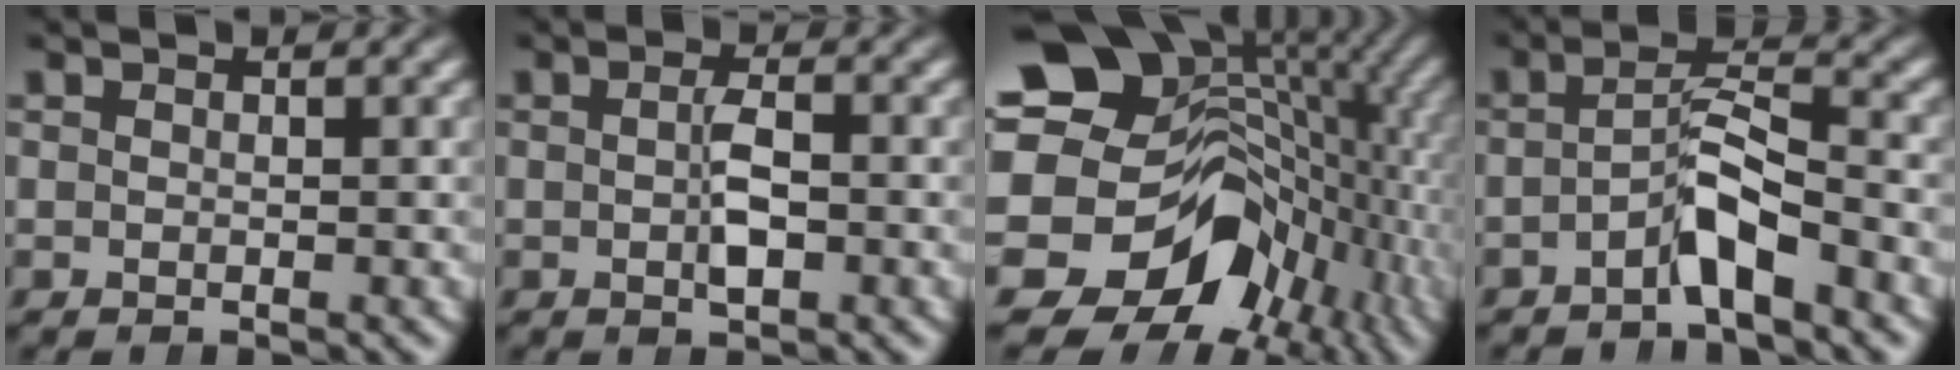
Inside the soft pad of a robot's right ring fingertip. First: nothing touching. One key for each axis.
{"total": 2.0, "fx": -0.5, "fy": 0.5, "fz": 1.9, "tx": -0.038, "ty": -0.005, "tz": -0.010}
{"total": 23.8, "fx": -1.9, "fy": 19.1, "fz": 14.0, "tx": -0.266, "ty": -0.068, "tz": -0.013}
{"total": 3.2, "fx": -1.6, "fy": 0.7, "fz": 2.7, "tx": -0.054, "ty": -0.003, "tz": -0.026}